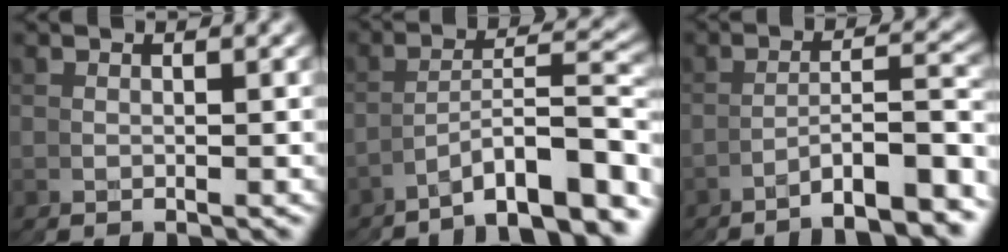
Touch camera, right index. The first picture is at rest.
{"total": 5.4, "force": [-3.8, -1.1, 3.7], "torque": [-0.054, 0.014, -0.067]}
{"total": 5.4, "force": [-4.6, -1.7, 2.1], "torque": [-0.027, 0.016, -0.080]}